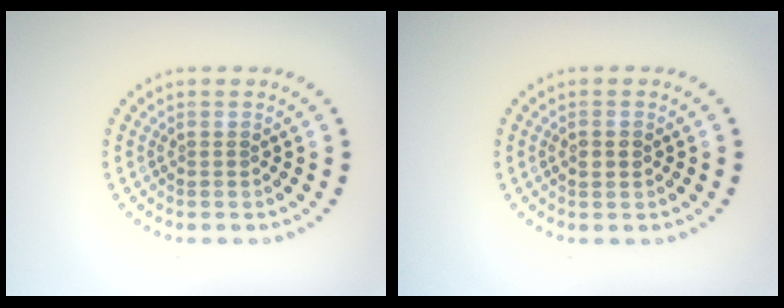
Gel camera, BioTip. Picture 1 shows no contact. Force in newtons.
{"total": 1.5, "press": 1.5, "slide": 0.1}